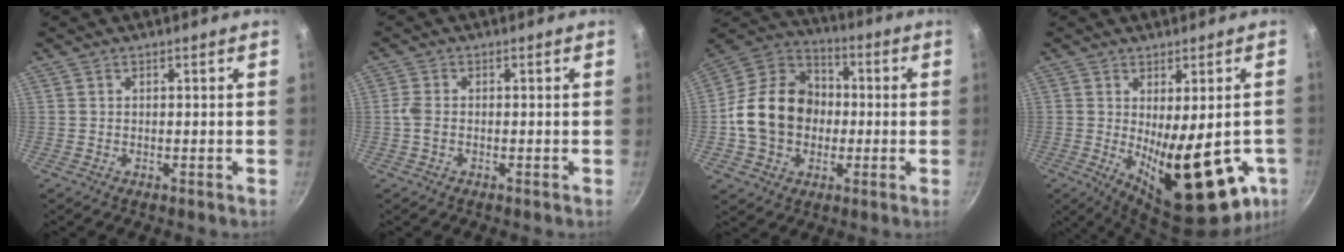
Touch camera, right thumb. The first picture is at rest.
{"total": 2.2, "force": [-0.4, 1.3, 1.7], "torque": [-0.045, 0.005, -0.012]}
{"total": 17.1, "force": [-1.3, 13.8, 10.0], "torque": [-0.142, 0.036, -0.033]}
{"total": 20.4, "force": [-4.5, 7.8, 18.3], "torque": [-0.235, -0.038, -0.038]}